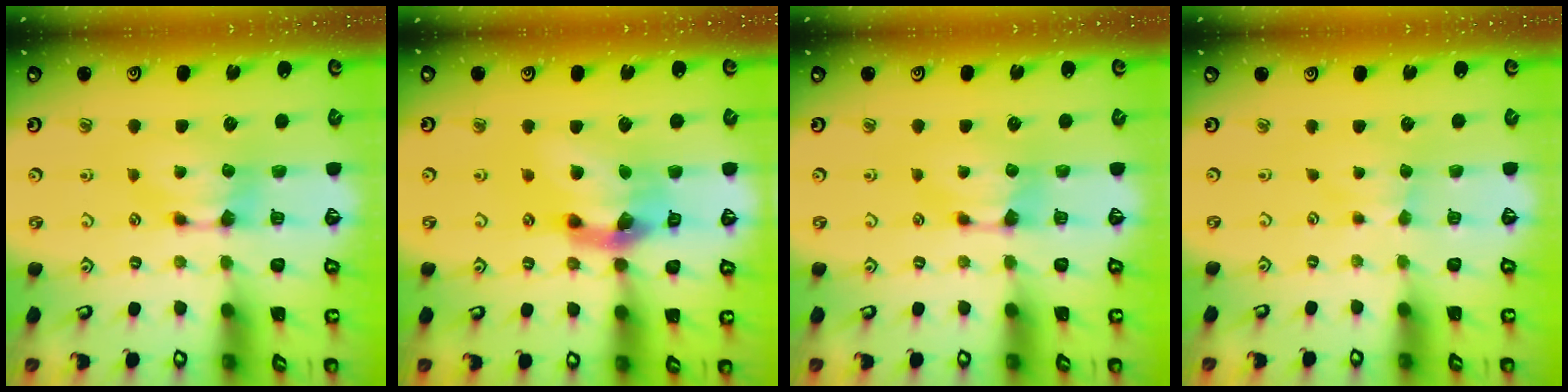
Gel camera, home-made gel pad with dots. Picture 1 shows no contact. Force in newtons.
{"total": 8.8, "press": 8.4, "slide": 2.7}
{"total": 0.5, "press": 0.2, "slide": 0.5}
{"total": 1.7, "press": 1.6, "slide": 0.5}